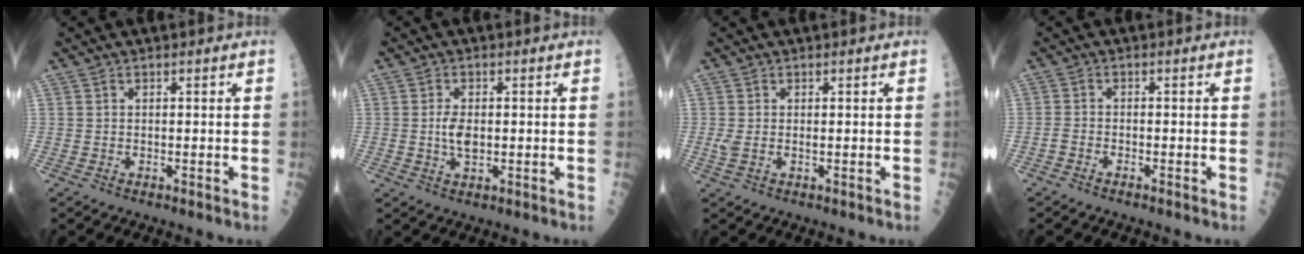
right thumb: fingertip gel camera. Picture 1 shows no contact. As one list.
[{"total": 3.8, "force": [-0.1, 2.0, 3.3], "torque": [-0.058, -0.003, -0.001]}, {"total": 2.0, "force": [0.0, 0.9, 1.8], "torque": [-0.054, 0.002, 0.003]}, {"total": 1.2, "force": [-1.0, 0.2, 0.7], "torque": [-0.022, 0.008, -0.019]}]